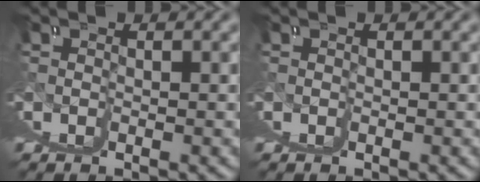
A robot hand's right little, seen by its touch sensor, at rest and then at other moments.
{"total": 0.0}